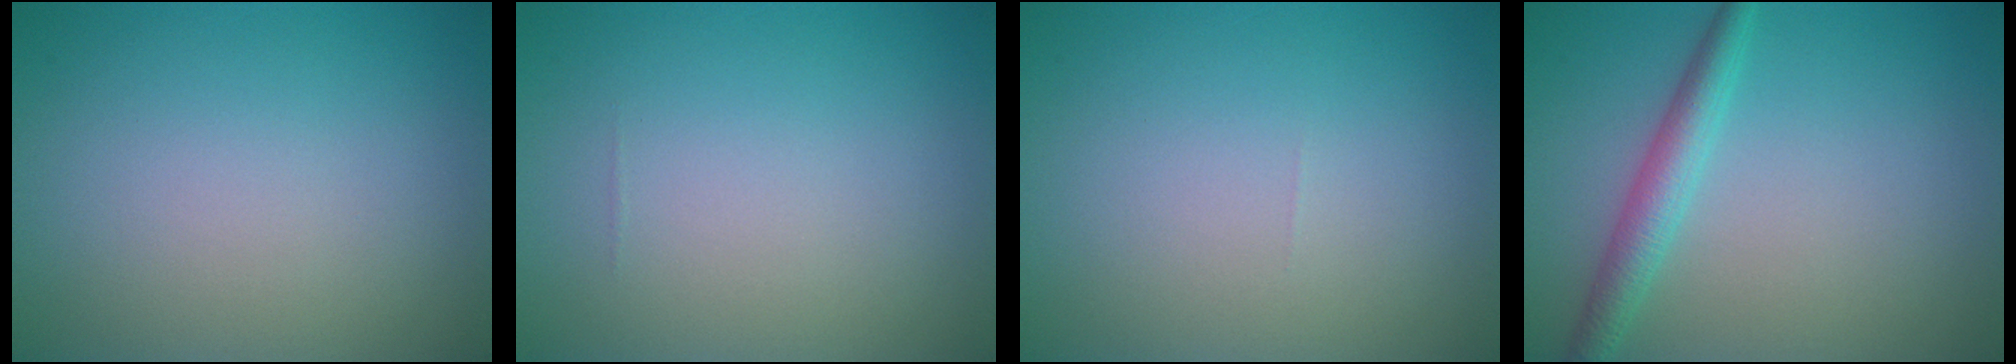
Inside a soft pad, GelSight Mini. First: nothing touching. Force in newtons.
{"total": 0.0}
{"total": 0.0}
{"total": 2.8, "press": 2.8, "slide": 0.1}